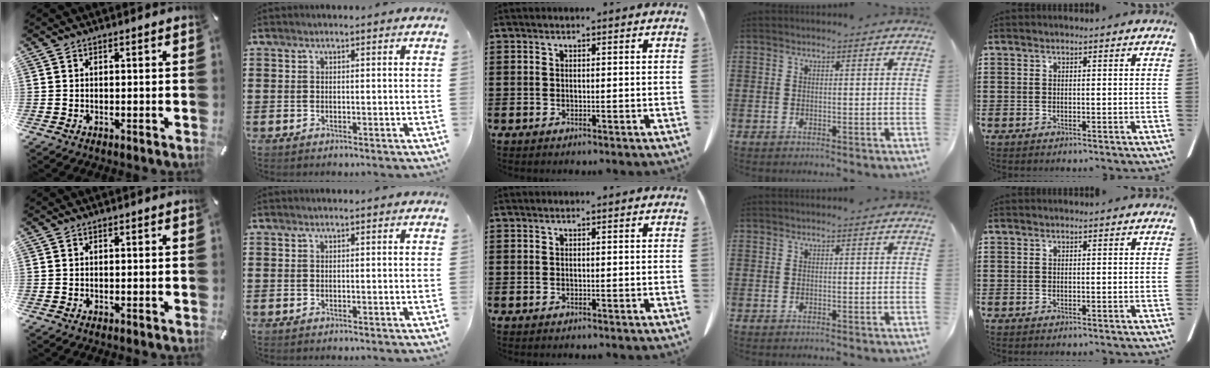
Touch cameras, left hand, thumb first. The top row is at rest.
{}